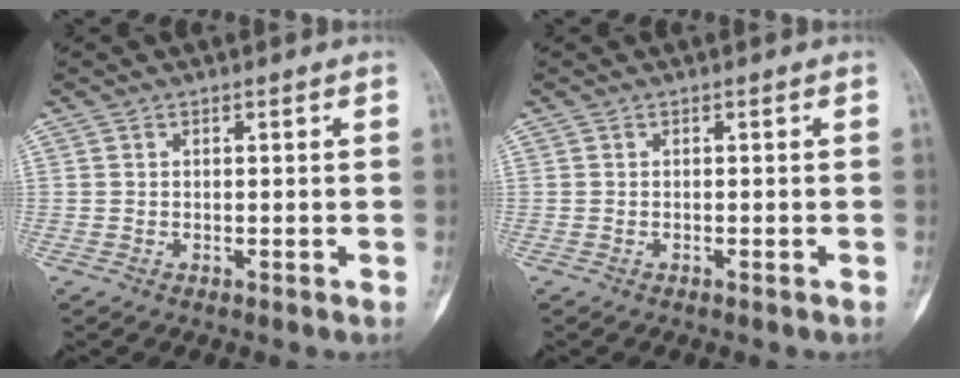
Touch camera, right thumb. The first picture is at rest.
{"total": 0.5, "force": [-0.4, 0.1, 0.4], "torque": [-0.012, 0.002, -0.001]}